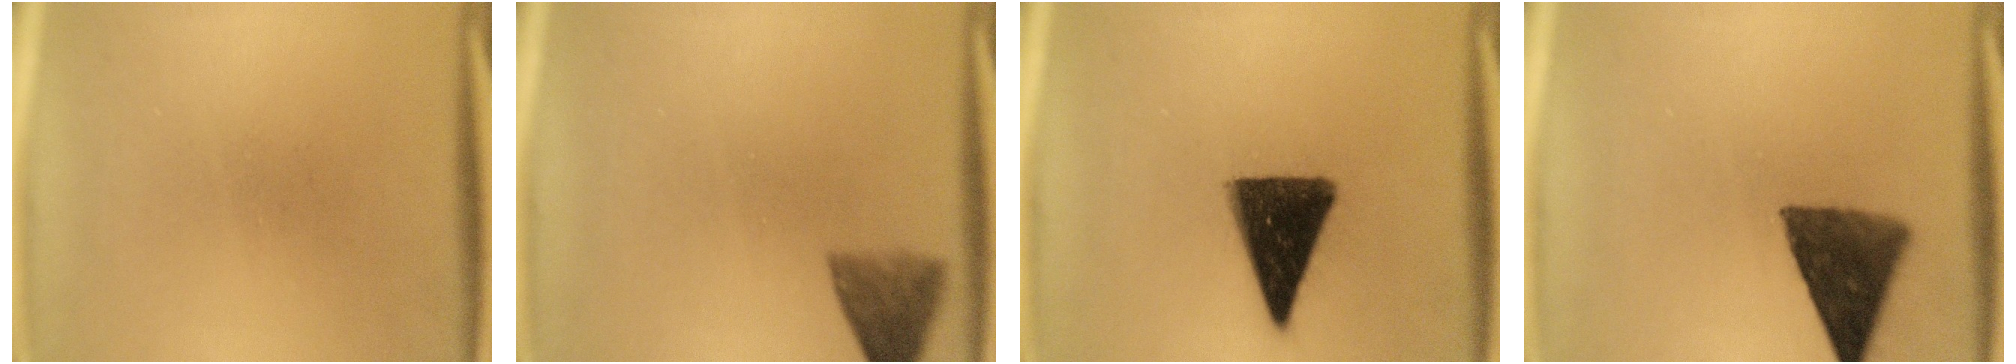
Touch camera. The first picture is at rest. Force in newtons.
{"total": 4.8}
{"total": 13.6}
{"total": 10.4}